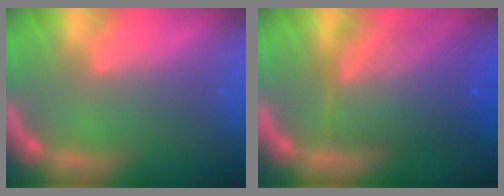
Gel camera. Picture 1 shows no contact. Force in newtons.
{"total": 9.1}